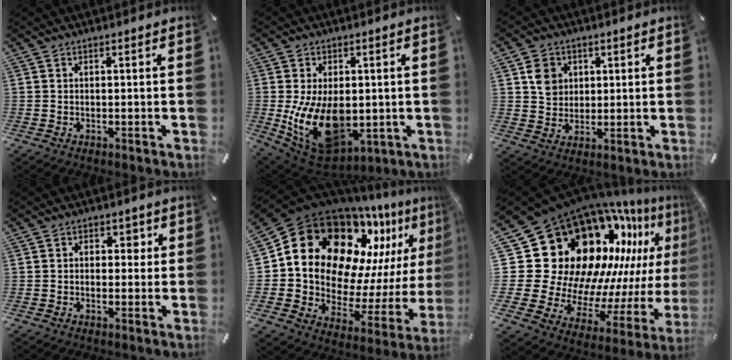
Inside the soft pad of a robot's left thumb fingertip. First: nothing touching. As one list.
[{"total": 16.9, "force": [-1.5, 11.1, 12.6], "torque": [-0.246, -0.009, -0.017]}, {"total": 6.6, "force": [2.1, 5.9, 1.9], "torque": [-0.023, 0.002, 0.036]}, {"total": 3.2, "force": [-0.3, 2.6, 1.9], "torque": [-0.022, 0.004, -0.014]}, {"total": 19.9, "force": [11.1, 13.3, 10.0], "torque": [-0.180, -0.113, 0.207]}, {"total": 30.0, "force": [11.8, 21.0, 17.9], "torque": [-0.280, -0.179, 0.277]}]